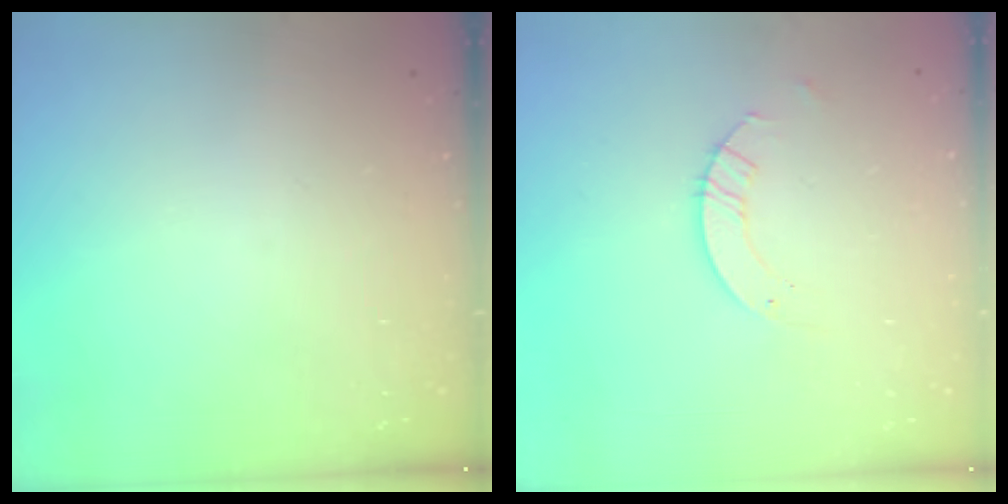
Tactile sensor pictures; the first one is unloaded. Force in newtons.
{"total": 3.7, "press": 3.7, "slide": 0.2}